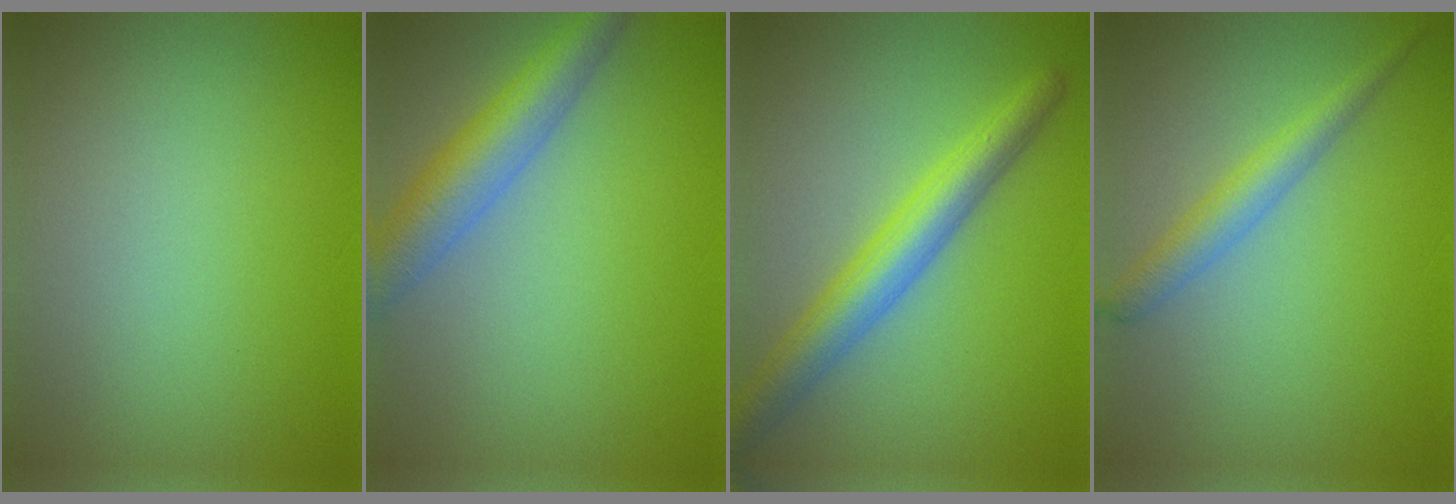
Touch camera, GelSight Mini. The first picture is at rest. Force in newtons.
{"total": 5.0, "press": 5.0, "slide": 0.2}
{"total": 5.1, "press": 5.1, "slide": 0.1}
{"total": 2.5, "press": 2.5, "slide": 0.1}